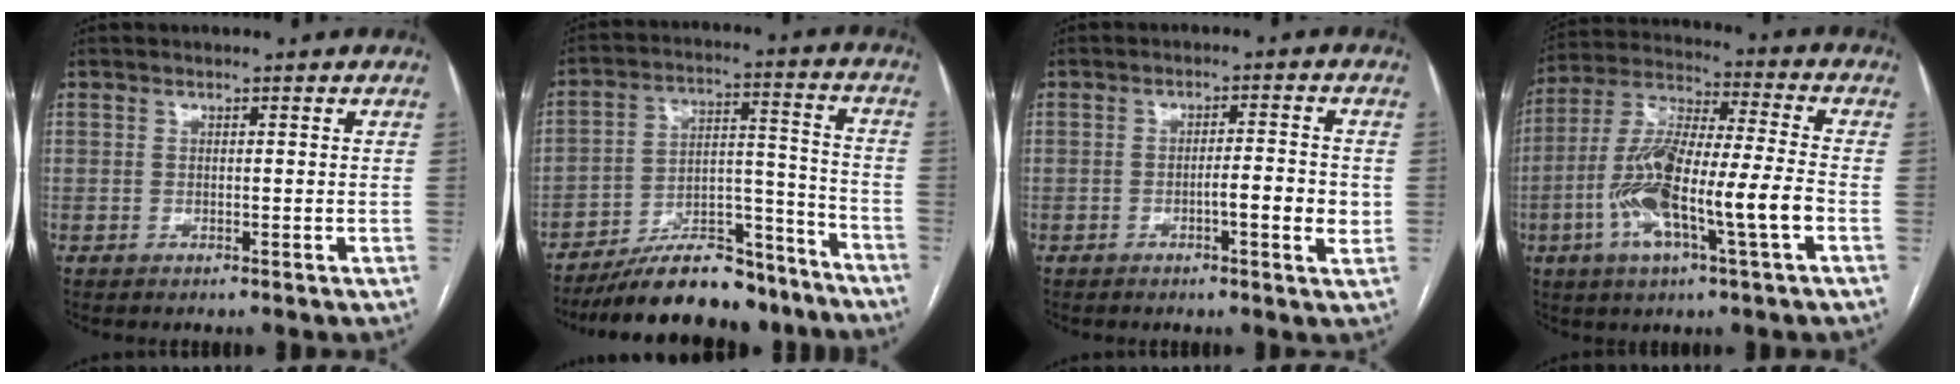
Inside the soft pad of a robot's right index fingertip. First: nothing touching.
{"total": 18.3, "force": [-15.8, 5.7, 7.3], "torque": [-0.102, 0.041, -0.250]}
{"total": 5.4, "force": [-1.2, 0.6, 5.2], "torque": [-0.078, 0.000, -0.019]}
{"total": 16.0, "force": [-4.8, 1.6, 15.2], "torque": [-0.303, 0.002, -0.089]}